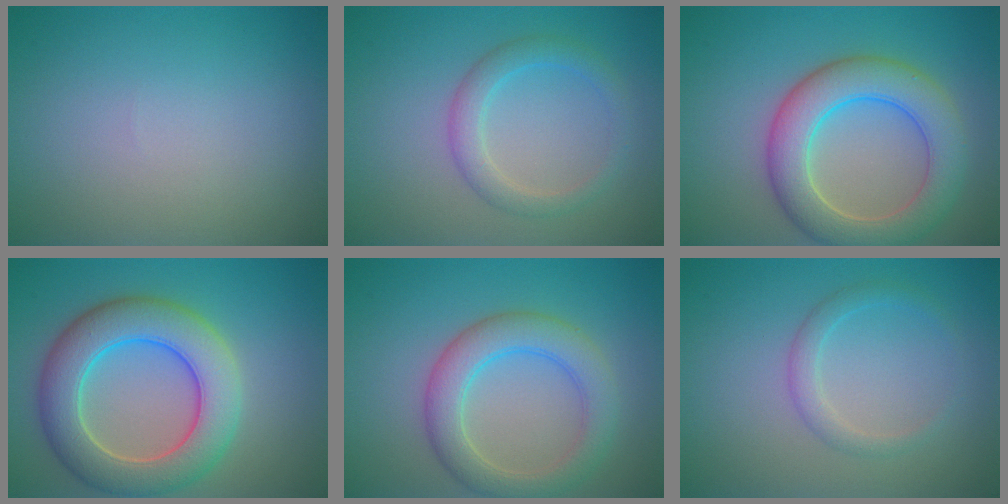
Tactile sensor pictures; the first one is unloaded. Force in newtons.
{"total": 2.7, "press": 2.7, "slide": 0.1}
{"total": 6.9, "press": 6.9, "slide": 0.5}
{"total": 8.2, "press": 8.2, "slide": 0.5}
{"total": 4.9, "press": 4.9, "slide": 0.2}
{"total": 1.8, "press": 1.7, "slide": 0.1}